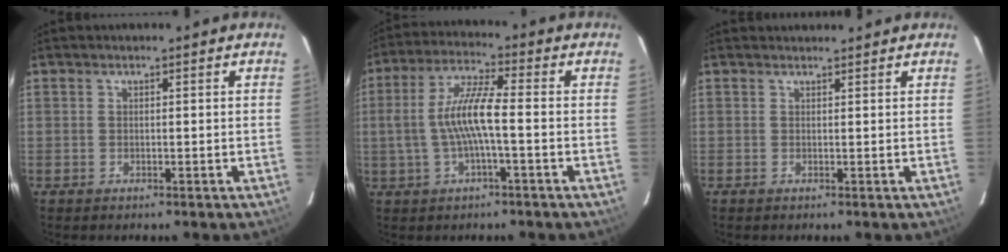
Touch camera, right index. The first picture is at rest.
{"total": 9.1, "force": [-1.3, 1.4, 8.9], "torque": [-0.186, 0.008, -0.021]}
{"total": 2.0, "force": [1.9, 0.6, 0.4], "torque": [-0.012, 0.008, 0.024]}